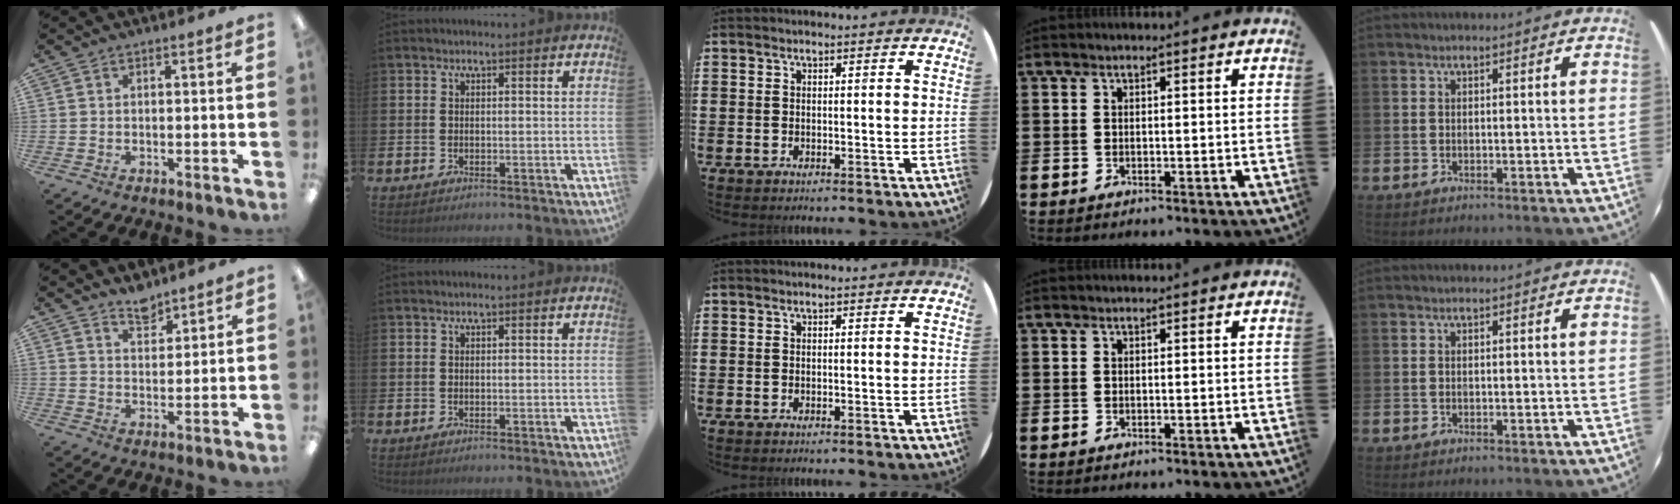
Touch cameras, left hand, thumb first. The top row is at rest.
{"thumb": {"total": 4.9, "force": [4.5, 1.7, 1.2], "torque": [-0.008, -0.033, 0.080]}}